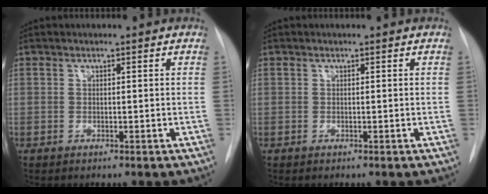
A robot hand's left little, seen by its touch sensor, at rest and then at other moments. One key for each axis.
{"total": 0.0}